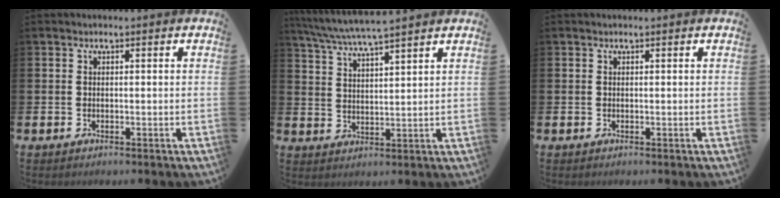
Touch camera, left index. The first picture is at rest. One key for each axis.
{"total": 5.9, "fx": 5.6, "fy": -0.1, "fz": 2.0, "tx": -0.063, "ty": -0.026, "tz": 0.100}
{"total": 0.0}